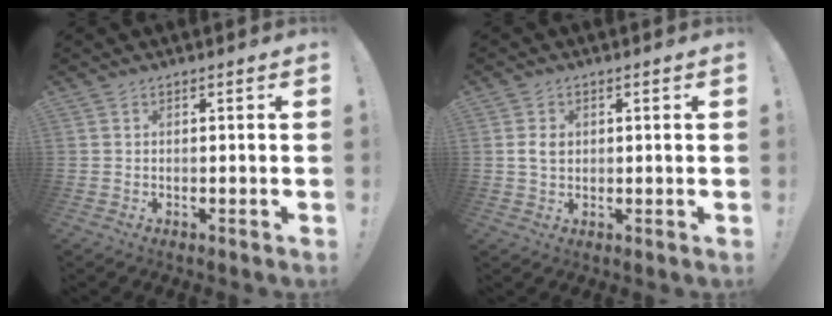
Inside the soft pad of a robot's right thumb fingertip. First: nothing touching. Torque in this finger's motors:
{"motor_torque": [0.00, 0.02, 0.00, 0.00, 0.00]}